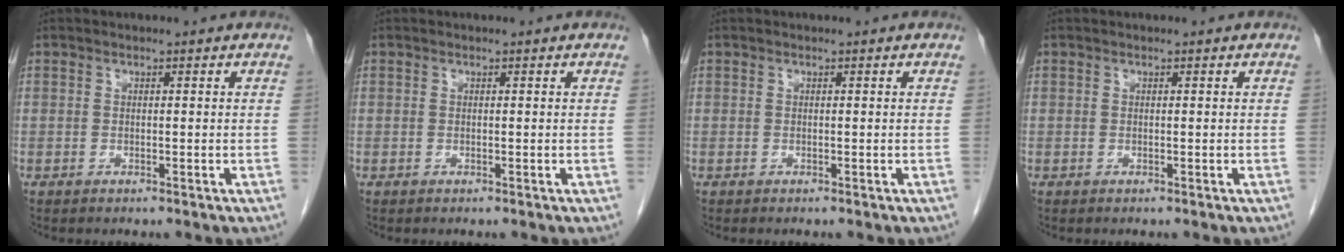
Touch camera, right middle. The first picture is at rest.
{"total": 0.0}
{"total": 0.0}
{"total": 0.0}